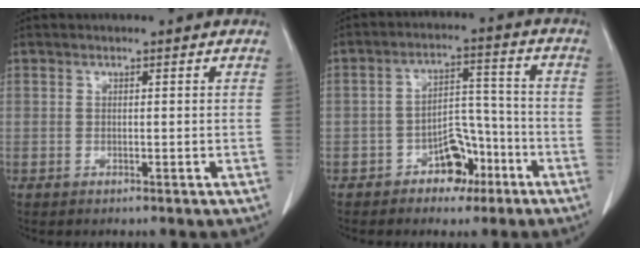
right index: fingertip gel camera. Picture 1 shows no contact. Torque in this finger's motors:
{"motor_torque": [-0.12, 0.03, -0.05, 0.00]}